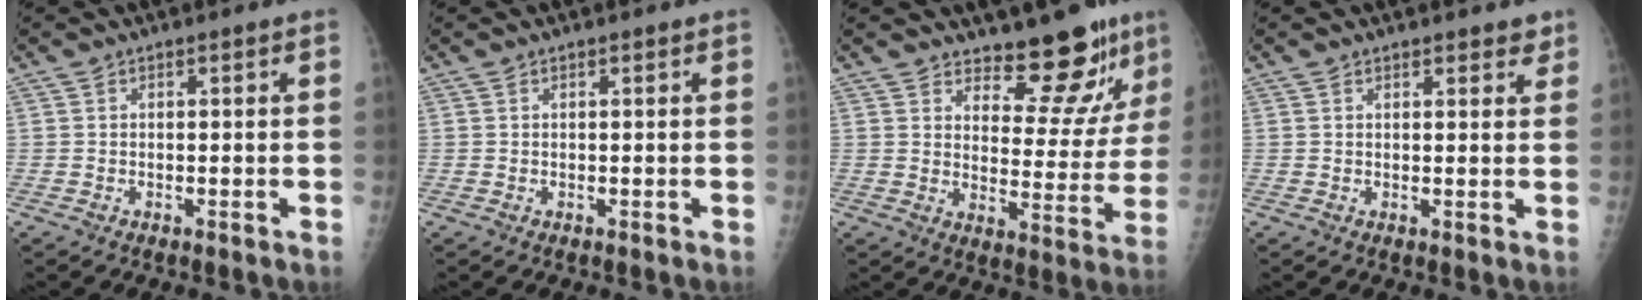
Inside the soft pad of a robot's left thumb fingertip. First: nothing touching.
{"total": 0.0}
{"total": 12.0, "force": [10.2, 3.9, 4.9], "torque": [-0.028, -0.095, 0.142]}
{"total": 2.8, "force": [2.3, 1.1, 1.3], "torque": [0.006, -0.009, 0.024]}